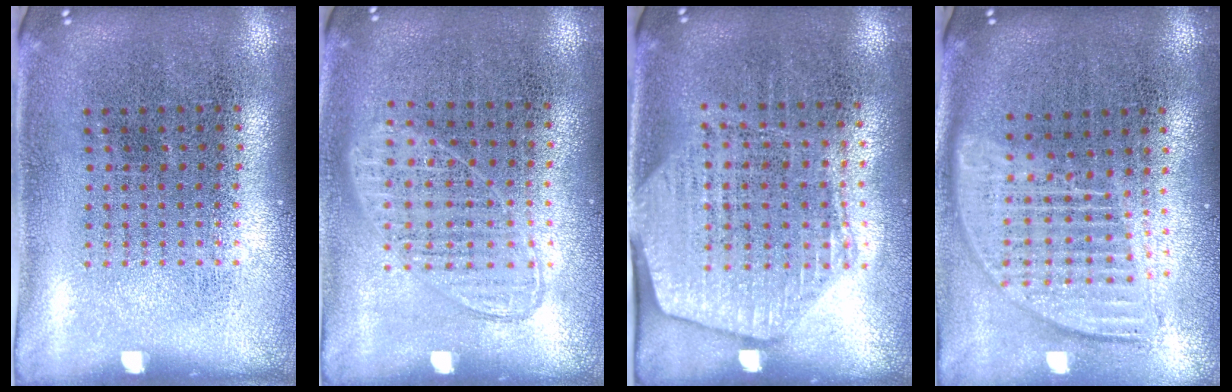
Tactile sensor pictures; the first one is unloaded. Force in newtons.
{"total": 0.9, "press": 0.8, "slide": 0.3}
{"total": 1.7, "press": 1.5, "slide": 0.8}
{"total": 1.8, "press": 1.5, "slide": 0.9}